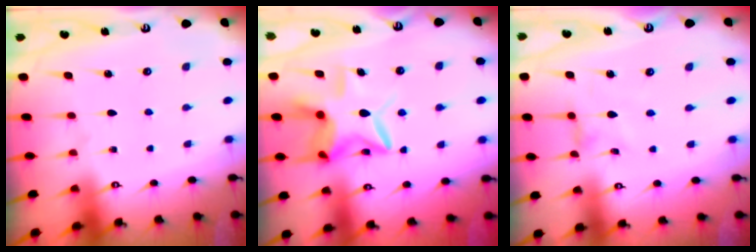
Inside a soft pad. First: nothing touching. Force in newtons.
{"total": 12.3, "press": 12.3, "slide": 1.1}
{"total": 0.0}